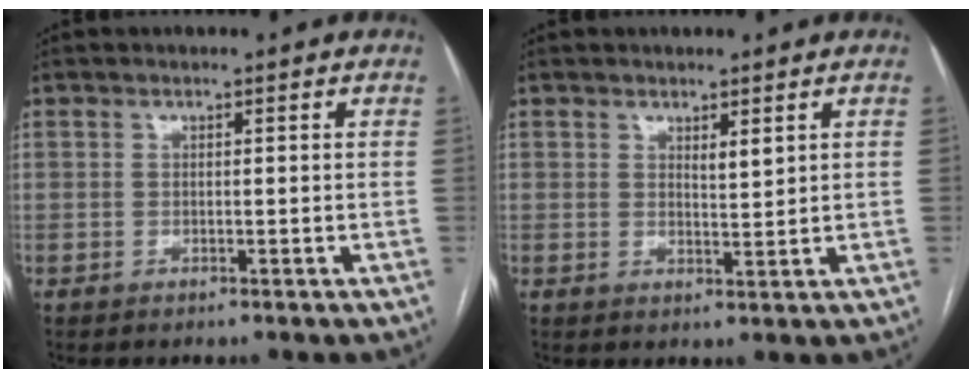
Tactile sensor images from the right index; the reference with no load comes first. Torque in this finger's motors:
{"motor_torque": [0.23, 0.09, 0.03, 0.01]}